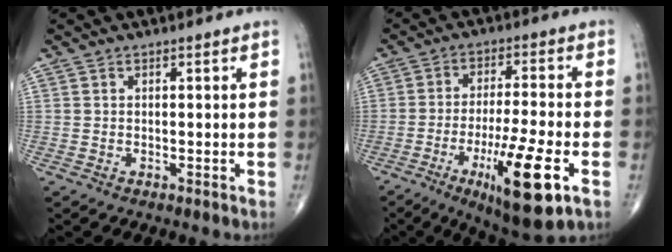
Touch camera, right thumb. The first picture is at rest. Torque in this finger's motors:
{"motor_torque": [2.62, 2.39, 2.00, -0.75, 0.57]}